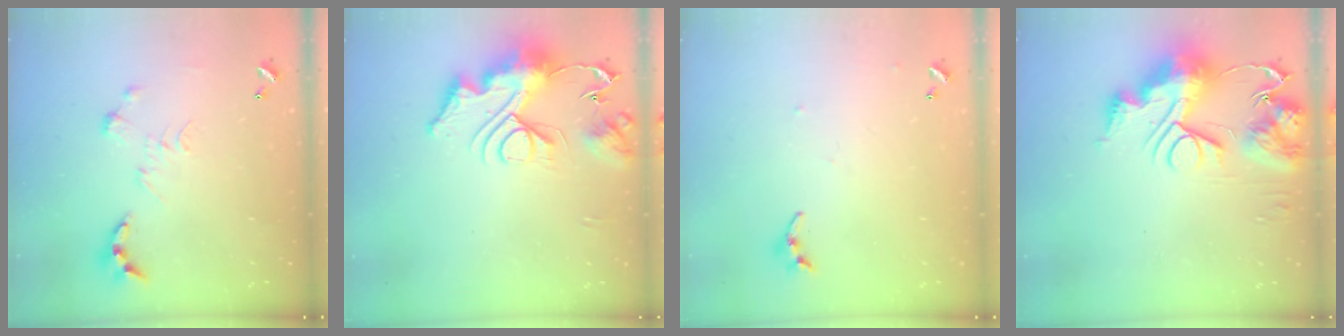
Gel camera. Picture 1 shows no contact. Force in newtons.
{"total": 17.1, "press": 17.1, "slide": 1.7}
{"total": 4.2, "press": 4.1, "slide": 0.4}
{"total": 14.3, "press": 14.2, "slide": 1.6}